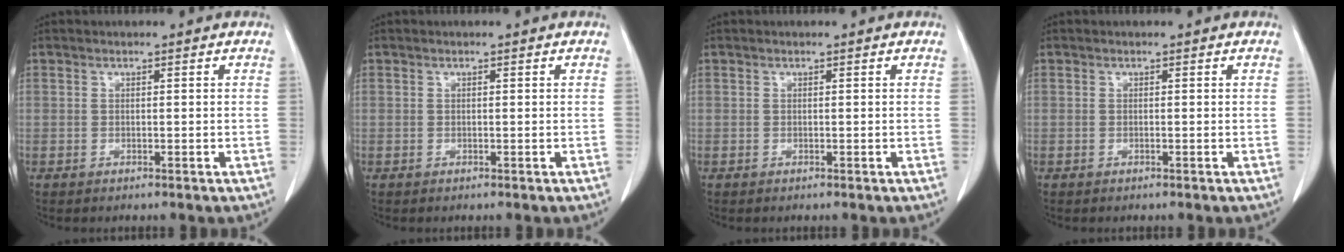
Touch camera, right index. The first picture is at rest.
{"total": 0.0}
{"total": 0.0}
{"total": 0.0}